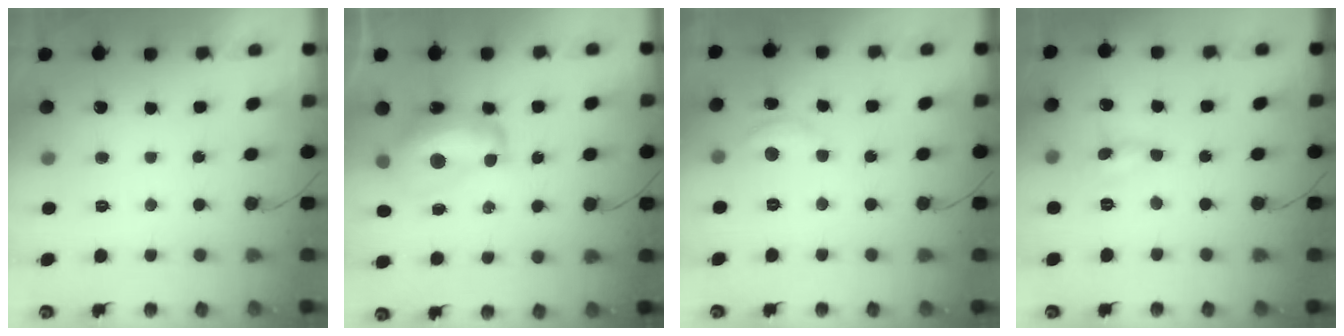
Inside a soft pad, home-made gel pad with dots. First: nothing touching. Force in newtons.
{"total": 13.4, "press": 13.4, "slide": 0.9}
{"total": 5.2, "press": 5.2, "slide": 0.5}
{"total": 0.0}